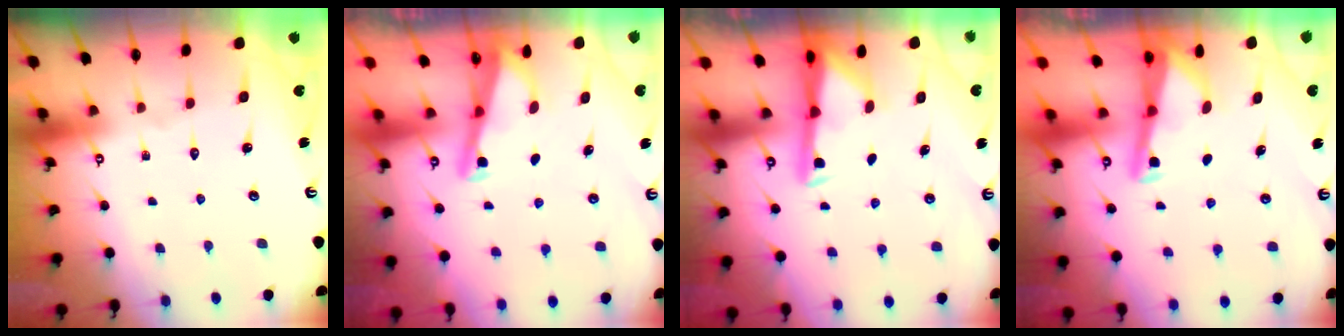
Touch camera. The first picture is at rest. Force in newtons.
{"total": 2.8, "press": 2.8, "slide": 0.3}
{"total": 2.8, "press": 2.8, "slide": 0.5}
{"total": 3.0, "press": 3.0, "slide": 0.4}